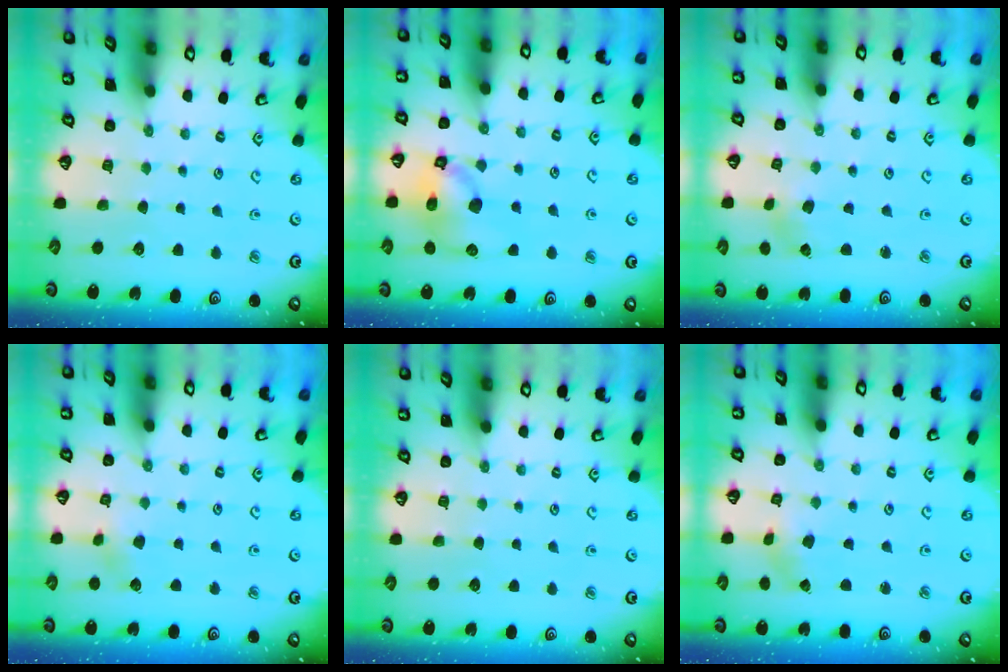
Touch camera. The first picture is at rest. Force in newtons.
{"total": 11.6, "press": 11.5, "slide": 1.5}
{"total": 2.8, "press": 2.8, "slide": 0.3}
{"total": 3.0, "press": 2.9, "slide": 0.4}
{"total": 0.0}
{"total": 1.0, "press": 1.0, "slide": 0.2}